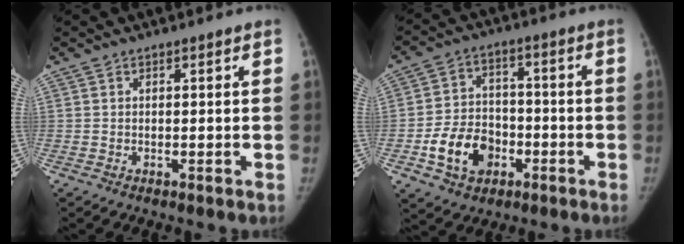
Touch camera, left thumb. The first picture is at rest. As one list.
[{"total": 12.3, "force": [-4.8, 9.3, 6.5], "torque": [-0.081, 0.028, -0.082]}]